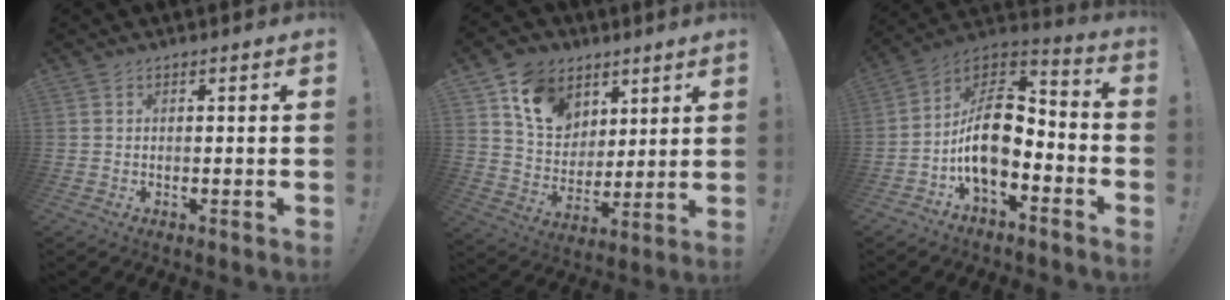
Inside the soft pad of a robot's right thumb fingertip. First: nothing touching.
{"total": 13.7, "force": [7.4, 10.5, 4.7], "torque": [-0.084, -0.035, 0.149]}
{"total": 15.2, "force": [-3.5, 9.0, 11.7], "torque": [-0.204, 0.015, -0.055]}